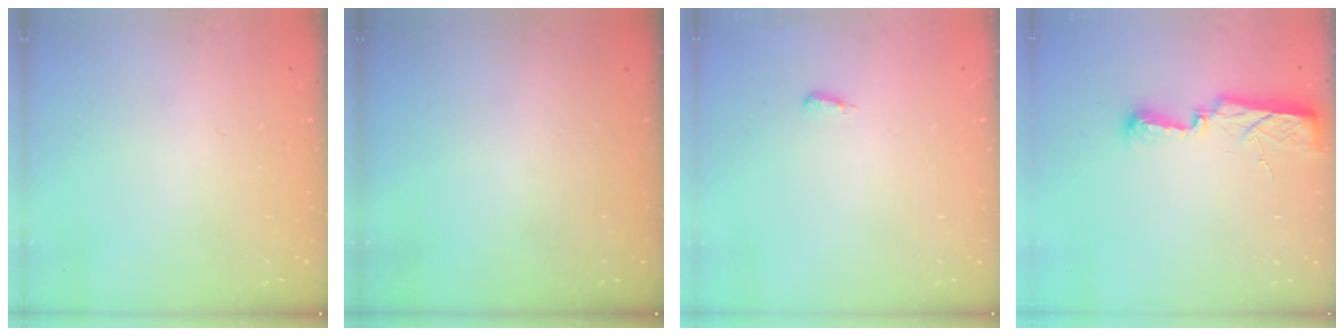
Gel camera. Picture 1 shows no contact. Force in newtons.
{"total": 0.0}
{"total": 3.6, "press": 2.7, "slide": 2.5}
{"total": 7.8, "press": 7.7, "slide": 1.2}